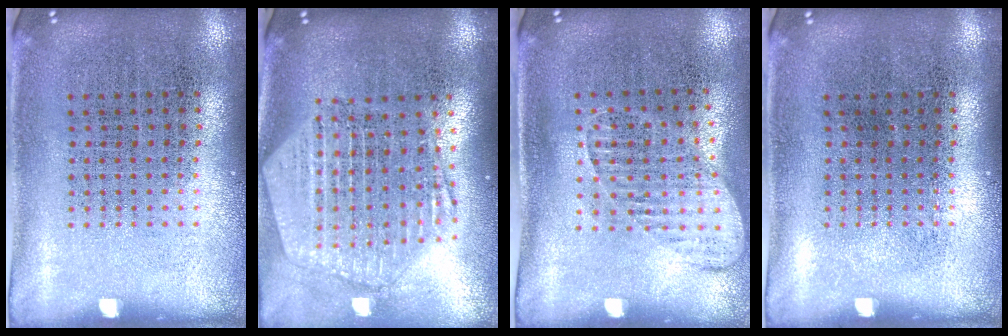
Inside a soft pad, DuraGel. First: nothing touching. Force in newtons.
{"total": 2.4, "press": 2.1, "slide": 1.2}
{"total": 1.3, "press": 1.1, "slide": 0.7}
{"total": 0.0}